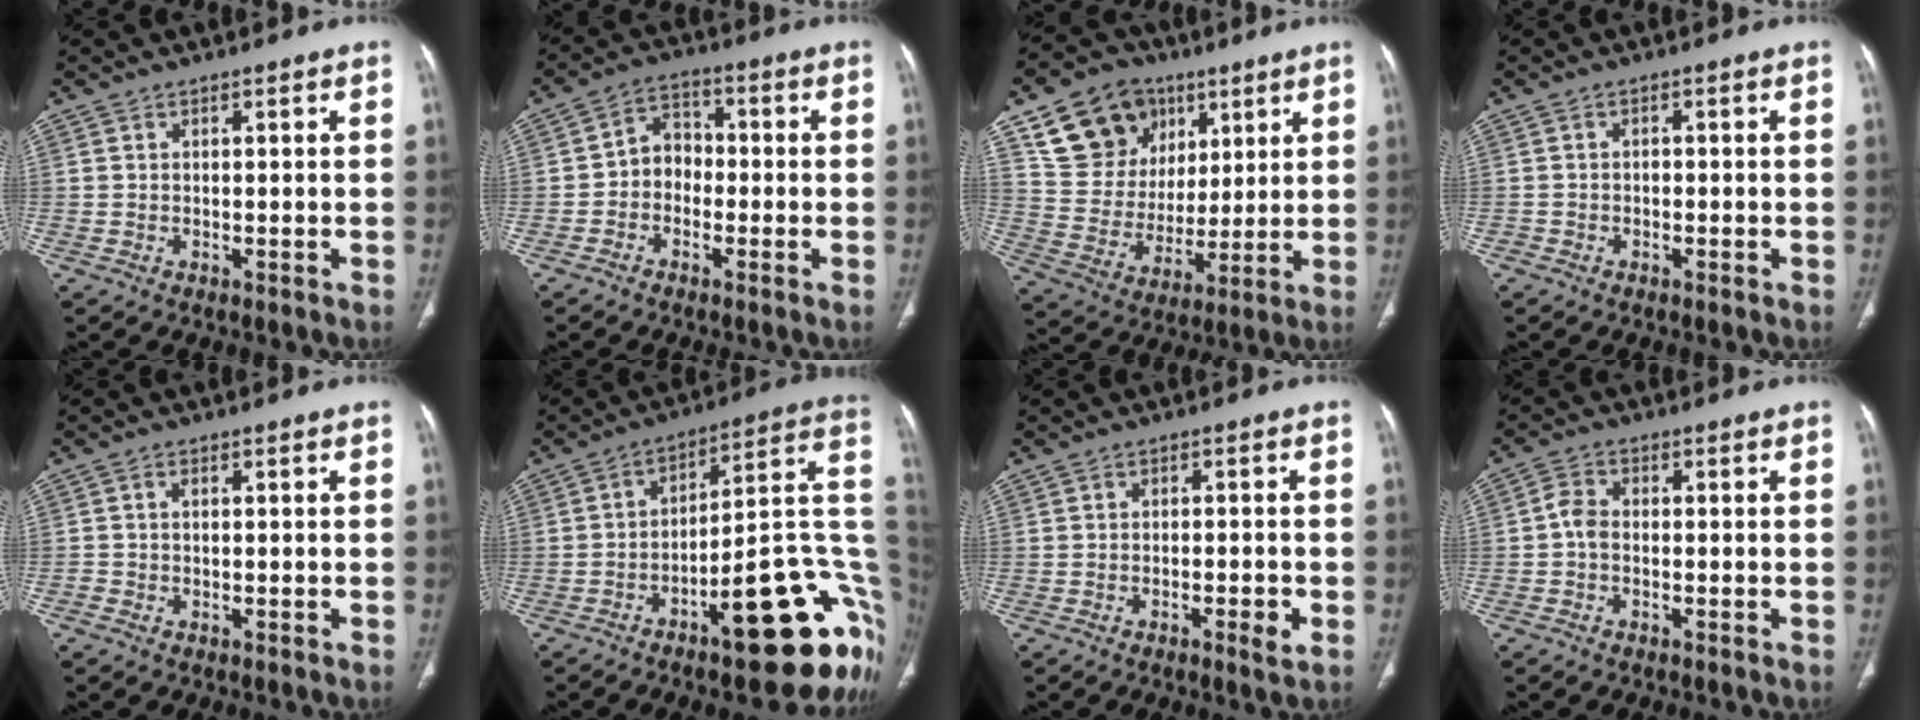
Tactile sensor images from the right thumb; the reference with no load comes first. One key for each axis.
{"total": 5.6, "fx": -1.5, "fy": 4.6, "fz": 2.8, "tx": -0.016, "ty": 0.027, "tz": -0.040}
{"total": 17.7, "fx": 9.0, "fy": 13.6, "fz": 6.8, "tx": -0.087, "ty": -0.015, "tz": 0.171}
{"total": 1.1, "fx": -0.6, "fy": 0.9, "fz": 0.1, "tx": 0.003, "ty": 0.005, "tz": -0.014}
{"total": 1.0, "fx": -0.1, "fy": 0.8, "fz": 0.5, "tx": -0.004, "ty": 0.002, "tz": -0.005}
{"total": 25.1, "fx": -7.8, "fy": 7.6, "fz": 22.7, "tx": -0.221, "ty": 0.049, "tz": -0.102}
{"total": 3.3, "fx": -1.3, "fy": 0.8, "fz": 2.9, "tx": -0.049, "ty": 0.004, "tz": -0.021}
{"total": 3.0, "fx": -0.6, "fy": 2.1, "fz": 2.1, "tx": -0.038, "ty": 0.010, "tz": -0.021}